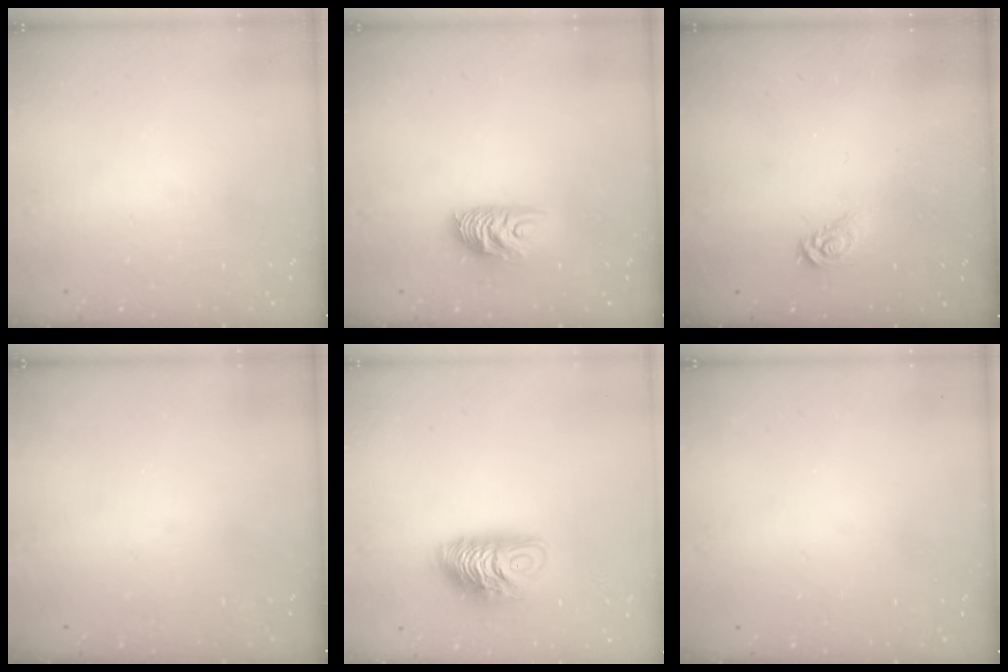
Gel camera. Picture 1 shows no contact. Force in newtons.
{"total": 9.0, "press": 9.0, "slide": 0.6}
{"total": 3.8, "press": 3.8, "slide": 0.4}
{"total": 0.0}
{"total": 10.0, "press": 9.9, "slide": 0.8}
{"total": 0.0}